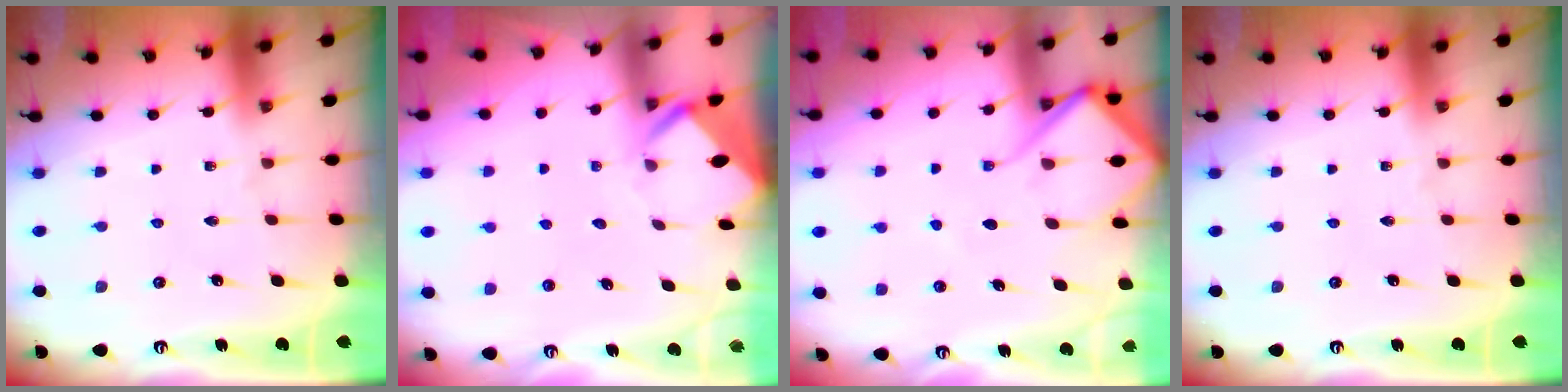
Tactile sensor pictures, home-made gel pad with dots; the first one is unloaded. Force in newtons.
{"total": 4.0, "press": 3.9, "slide": 0.3}
{"total": 10.1, "press": 10.0, "slide": 0.9}
{"total": 0.0}